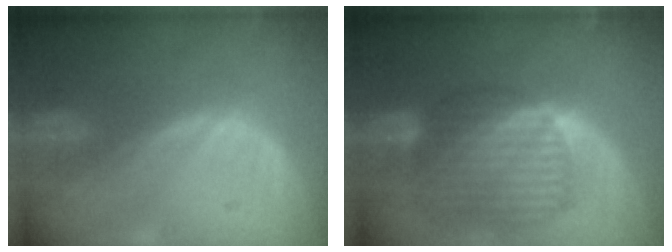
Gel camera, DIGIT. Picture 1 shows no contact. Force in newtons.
{"total": 10.7, "press": 9.1, "slide": 5.5}